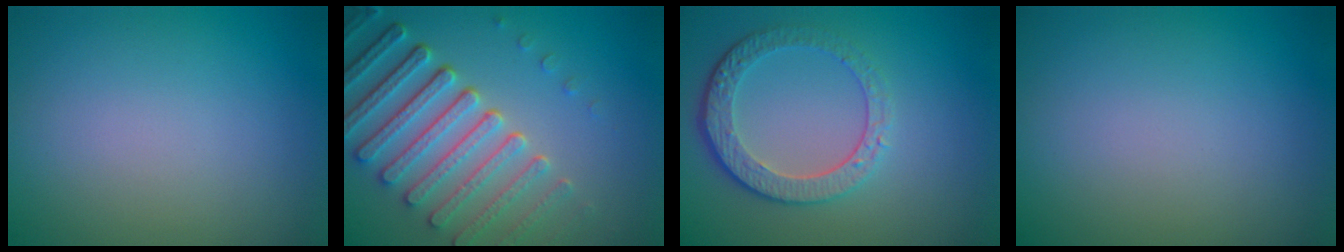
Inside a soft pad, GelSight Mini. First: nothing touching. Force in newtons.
{"total": 7.2, "press": 5.6, "slide": 4.6}
{"total": 4.6, "press": 3.4, "slide": 3.1}
{"total": 0.0}